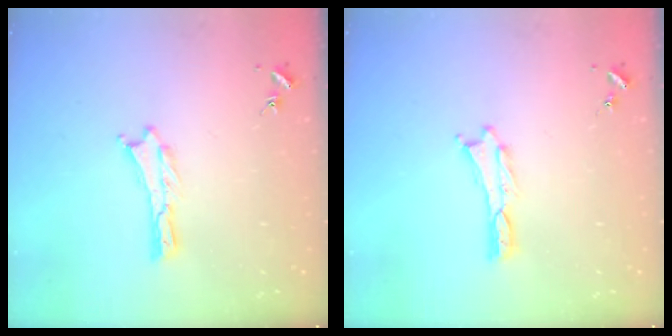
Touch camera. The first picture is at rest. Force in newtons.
{"total": 0.0}